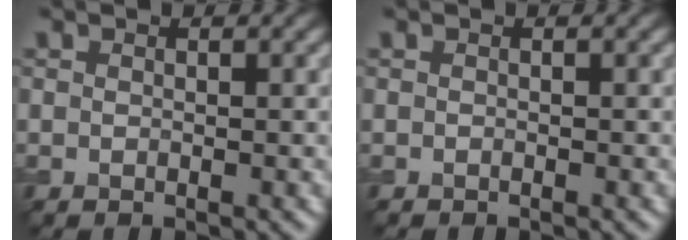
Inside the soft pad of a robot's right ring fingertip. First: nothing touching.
{"total": 0.0}